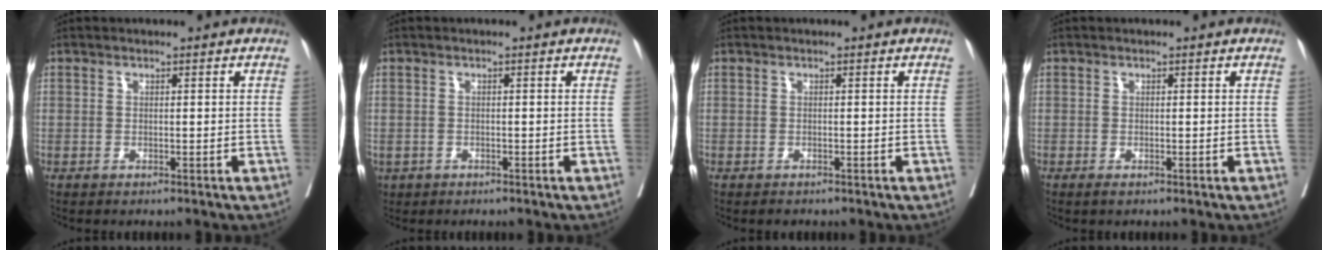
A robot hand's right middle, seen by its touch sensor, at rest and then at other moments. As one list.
[{"total": 2.7, "force": [-1.6, 1.9, 1.1], "torque": [-0.028, -0.002, -0.022]}, {"total": 0.9, "force": [-0.7, 0.4, 0.3], "torque": [-0.006, -0.001, -0.010]}, {"total": 0.8, "force": [-0.5, 0.2, 0.5], "torque": [-0.007, -0.002, -0.007]}]